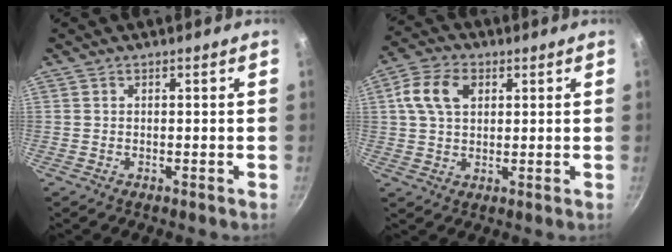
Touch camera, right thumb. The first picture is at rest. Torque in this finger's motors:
{"motor_torque": [-0.33, 0.36, 0.11, -0.10, 0.06]}